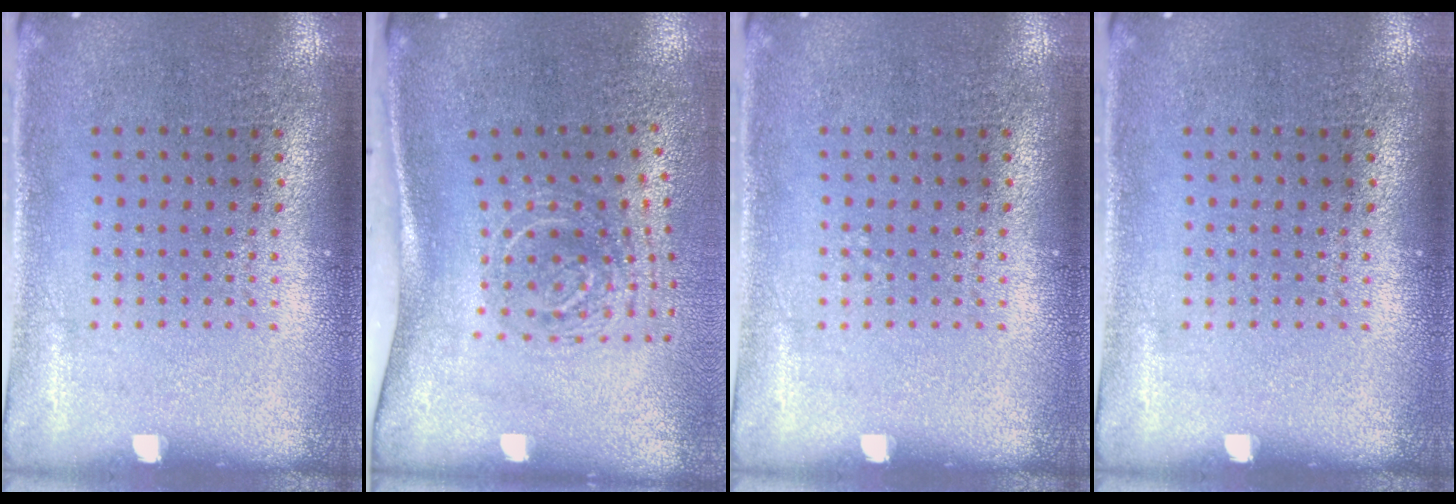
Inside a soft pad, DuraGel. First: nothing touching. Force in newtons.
{"total": 2.0, "press": 1.2, "slide": 1.6}
{"total": 0.0}
{"total": 0.0}